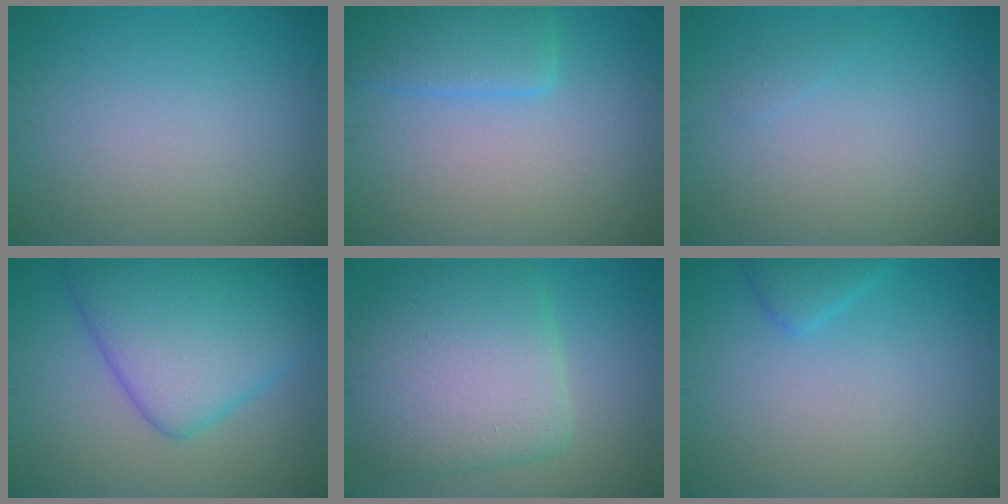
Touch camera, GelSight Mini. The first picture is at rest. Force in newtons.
{"total": 3.5, "press": 3.5, "slide": 0.3}
{"total": 0.5, "press": 0.5, "slide": 0.1}
{"total": 9.3, "press": 9.3, "slide": 0.1}
{"total": 9.2, "press": 9.2, "slide": 0.5}
{"total": 1.7, "press": 1.7, "slide": 0.1}